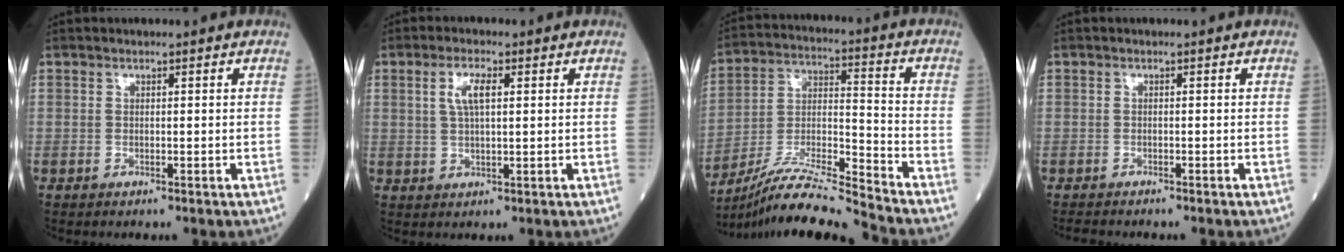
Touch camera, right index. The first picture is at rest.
{"total": 4.0, "force": [1.3, 1.0, 3.7], "torque": [-0.079, 0.005, 0.027]}
{"total": 13.8, "force": [-12.9, -2.2, 4.4], "torque": [-0.082, 0.002, -0.240]}
{"total": 1.9, "force": [-1.8, 0.5, 0.3], "torque": [-0.008, -0.004, -0.027]}